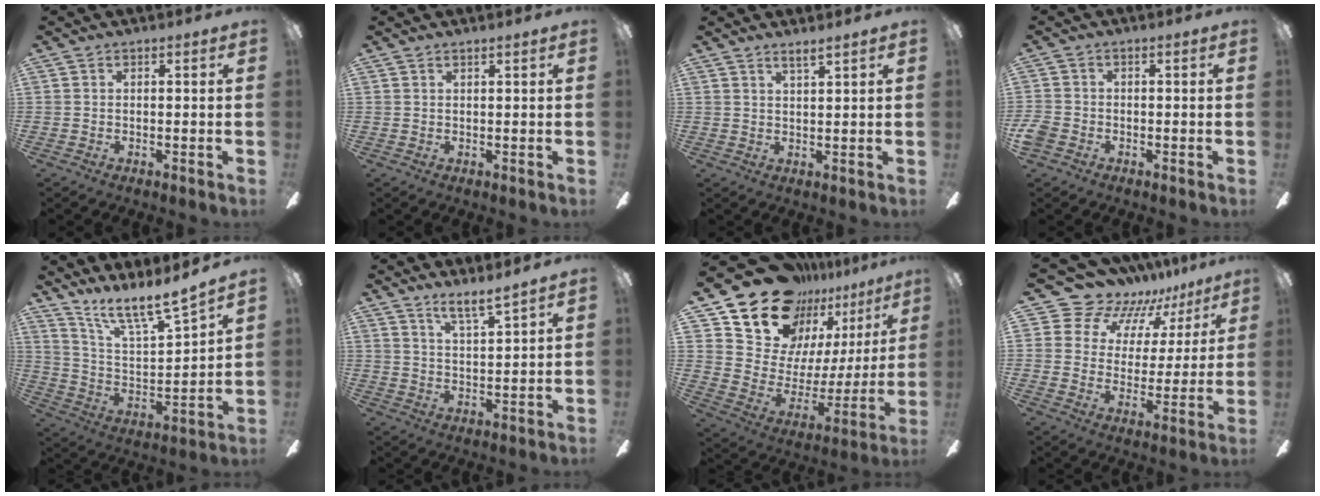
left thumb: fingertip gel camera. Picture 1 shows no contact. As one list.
[{"total": 1.1, "force": [1.0, -0.1, 0.5], "torque": [-0.009, -0.001, 0.017]}, {"total": 2.7, "force": [2.4, -0.3, 1.1], "torque": [-0.028, -0.011, 0.044]}, {"total": 2.8, "force": [-1.4, 2.0, 1.4], "torque": [-0.034, 0.003, -0.028]}, {"total": 12.5, "force": [11.1, 0.8, 5.9], "torque": [-0.125, -0.087, 0.190]}, {"total": 5.4, "force": [4.9, 0.0, 2.3], "torque": [-0.050, -0.033, 0.085]}, {"total": 18.4, "force": [15.4, 9.1, 4.4], "torque": [-0.100, -0.126, 0.285]}, {"total": 12.6, "force": [10.8, 6.4, 1.6], "torque": [-0.066, -0.086, 0.200]}]